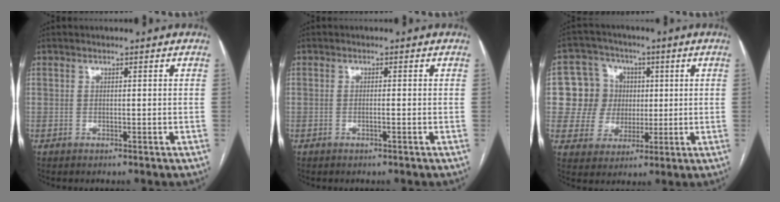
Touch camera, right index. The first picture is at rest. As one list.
[{"total": 0.7, "force": [-0.3, -0.1, 0.7], "torque": [-0.015, 0.002, -0.002]}, {"total": 9.0, "force": [1.2, 8.8, 1.5], "torque": [-0.033, 0.036, 0.026]}]